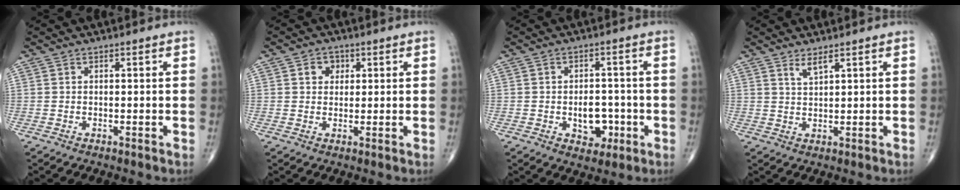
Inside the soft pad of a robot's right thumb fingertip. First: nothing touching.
{"total": 3.2, "force": [1.1, 2.6, 1.4], "torque": [-0.001, -0.001, 0.014]}
{"total": 6.4, "force": [-1.6, 4.4, 4.3], "torque": [-0.031, 0.014, -0.016]}
{"total": 2.4, "force": [1.7, 0.4, 1.6], "torque": [-0.033, -0.013, 0.037]}